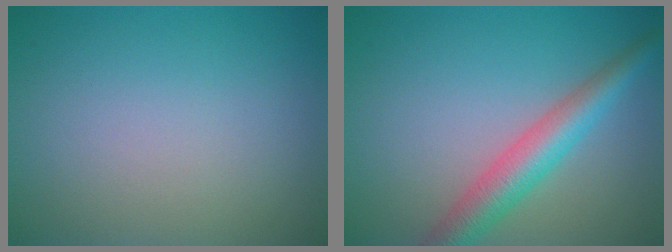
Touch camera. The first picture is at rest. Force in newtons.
{"total": 4.5, "press": 4.5, "slide": 0.1}